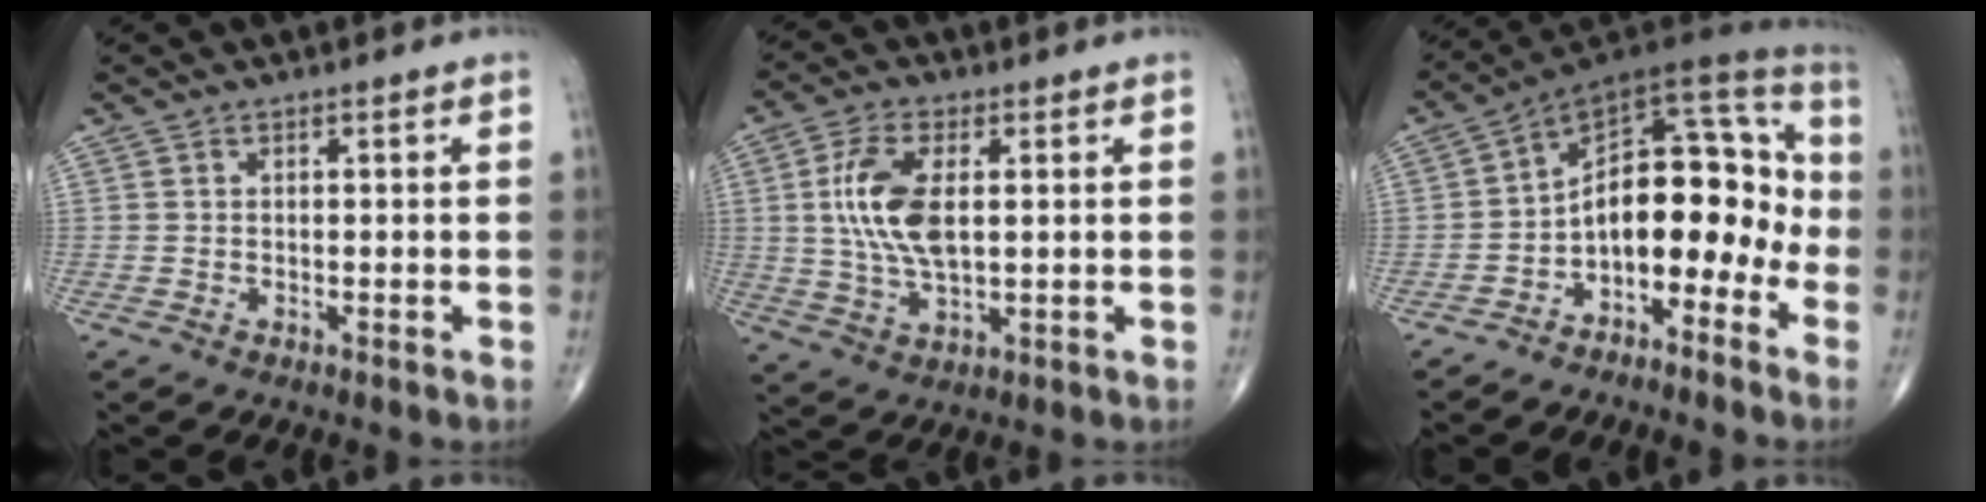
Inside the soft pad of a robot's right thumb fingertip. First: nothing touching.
{"total": 11.1, "force": [1.6, 5.3, 9.6], "torque": [-0.198, -0.002, 0.032]}
{"total": 15.2, "force": [-5.0, 9.0, 11.3], "torque": [-0.110, 0.107, -0.082]}